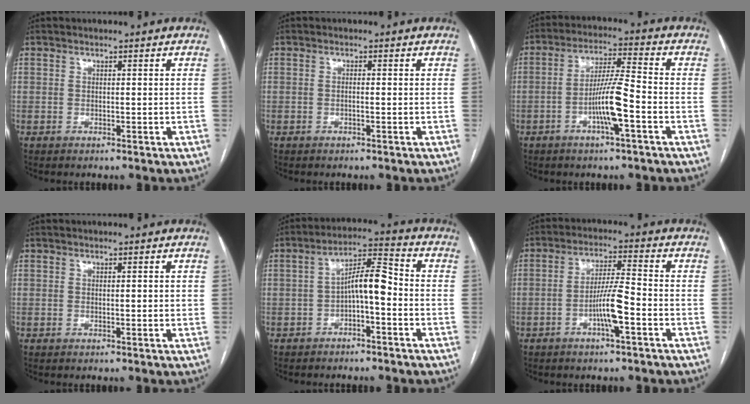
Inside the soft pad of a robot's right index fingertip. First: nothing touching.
{"total": 0.7, "force": [-0.1, 0.0, 0.6], "torque": [-0.012, 0.001, -0.001]}
{"total": 8.4, "force": [-3.0, 0.2, 7.9], "torque": [-0.152, 0.005, -0.055]}
{"total": 1.1, "force": [0.2, 0.2, 1.1], "torque": [-0.016, 0.001, 0.001]}
{"total": 7.2, "force": [-1.5, 1.8, 6.8], "torque": [-0.117, 0.029, -0.026]}
{"total": 6.8, "force": [-2.5, 0.3, 6.3], "torque": [-0.123, 0.005, -0.045]}